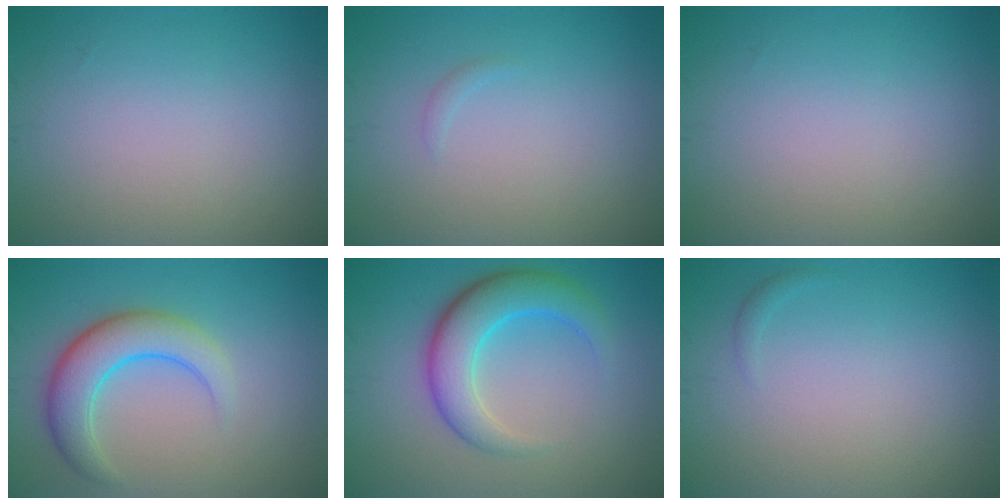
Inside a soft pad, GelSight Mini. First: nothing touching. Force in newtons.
{"total": 0.5, "press": 0.5, "slide": 0.1}
{"total": 0.0}
{"total": 5.3, "press": 5.3, "slide": 0.1}
{"total": 5.8, "press": 5.8, "slide": 0.3}
{"total": 0.5, "press": 0.5, "slide": 0.1}